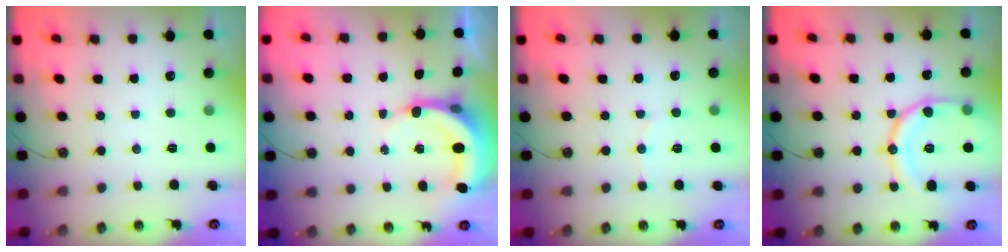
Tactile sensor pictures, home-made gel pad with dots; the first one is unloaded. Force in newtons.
{"total": 5.9, "press": 5.9, "slide": 0.4}
{"total": 5.1, "press": 4.8, "slide": 1.8}
{"total": 15.9, "press": 15.8, "slide": 1.8}